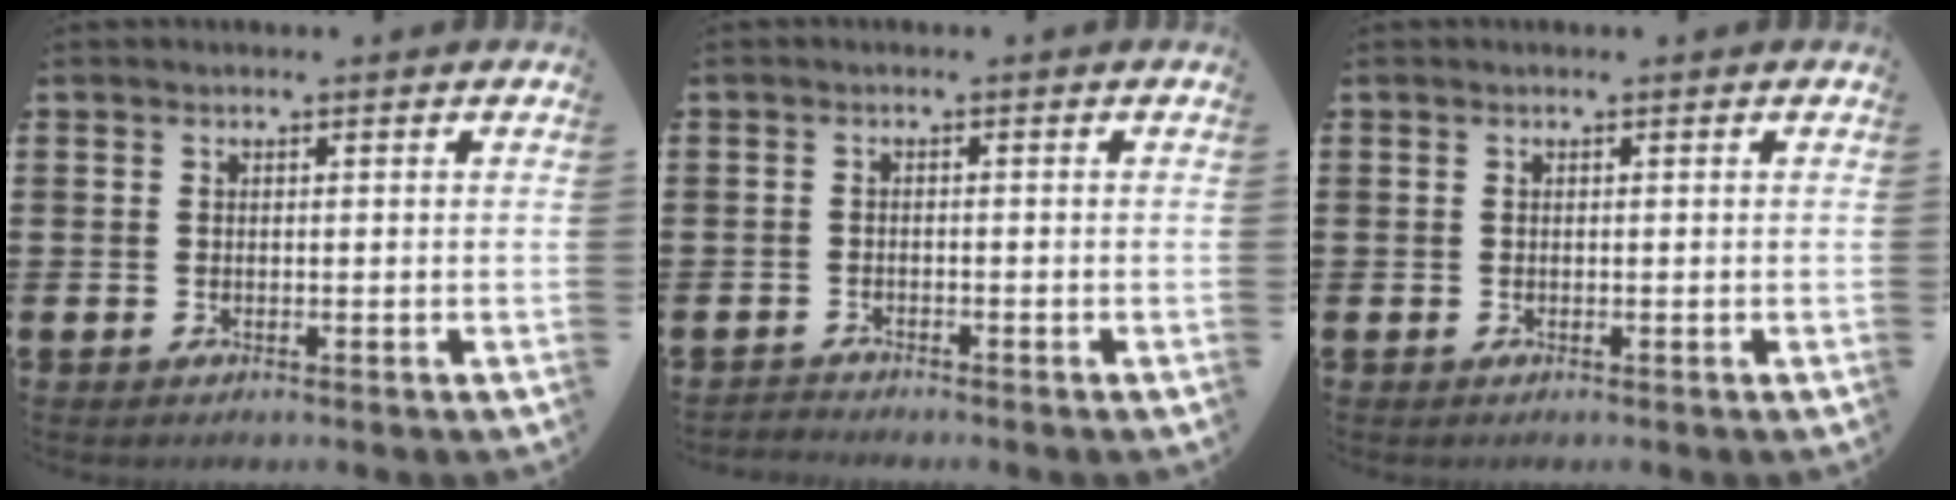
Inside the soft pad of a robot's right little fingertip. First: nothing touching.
{"total": 1.1, "force": [-1.1, 0.0, -0.1], "torque": [0.000, 0.002, -0.023]}
{"total": 0.0}